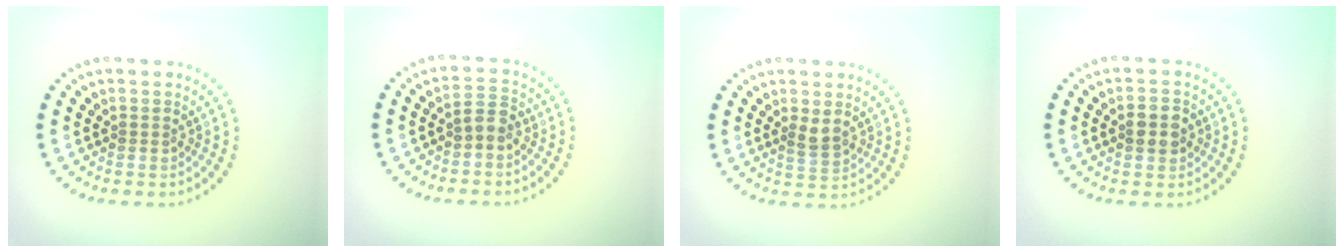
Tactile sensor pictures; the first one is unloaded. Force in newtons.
{"total": 1.7, "press": 1.6, "slide": 0.7}
{"total": 1.5, "press": 1.3, "slide": 0.8}
{"total": 2.3, "press": 2.3, "slide": 0.1}